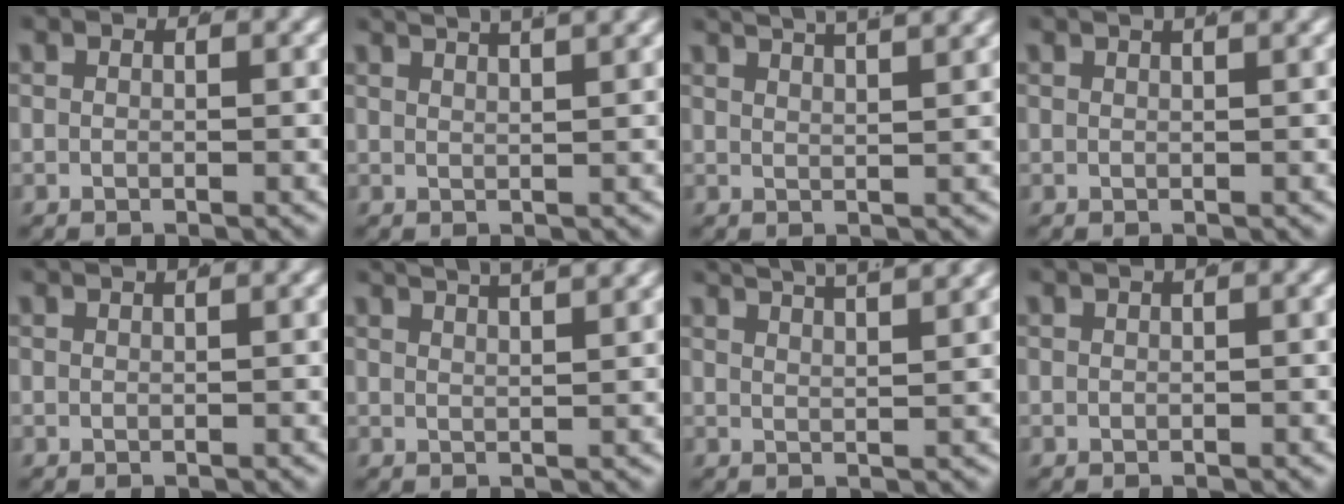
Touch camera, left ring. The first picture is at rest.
{"total": 4.7, "force": [3.9, 1.3, 2.2], "torque": [-0.035, 0.009, 0.063]}
{"total": 6.0, "force": [4.9, 2.1, 2.6], "torque": [-0.040, 0.014, 0.075]}
{"total": 3.1, "force": [2.2, 0.8, 2.0], "torque": [-0.019, 0.014, 0.031]}
{"total": 1.7, "force": [1.3, 0.3, 1.1], "torque": [-0.003, 0.016, 0.016]}
{"total": 5.4, "force": [4.5, 1.8, 2.5], "torque": [-0.037, 0.012, 0.070]}
{"total": 6.6, "force": [5.4, 2.4, 2.9], "torque": [-0.042, 0.015, 0.082]}
{"total": 1.6, "force": [1.0, 0.5, 1.2], "torque": [-0.001, 0.022, 0.007]}